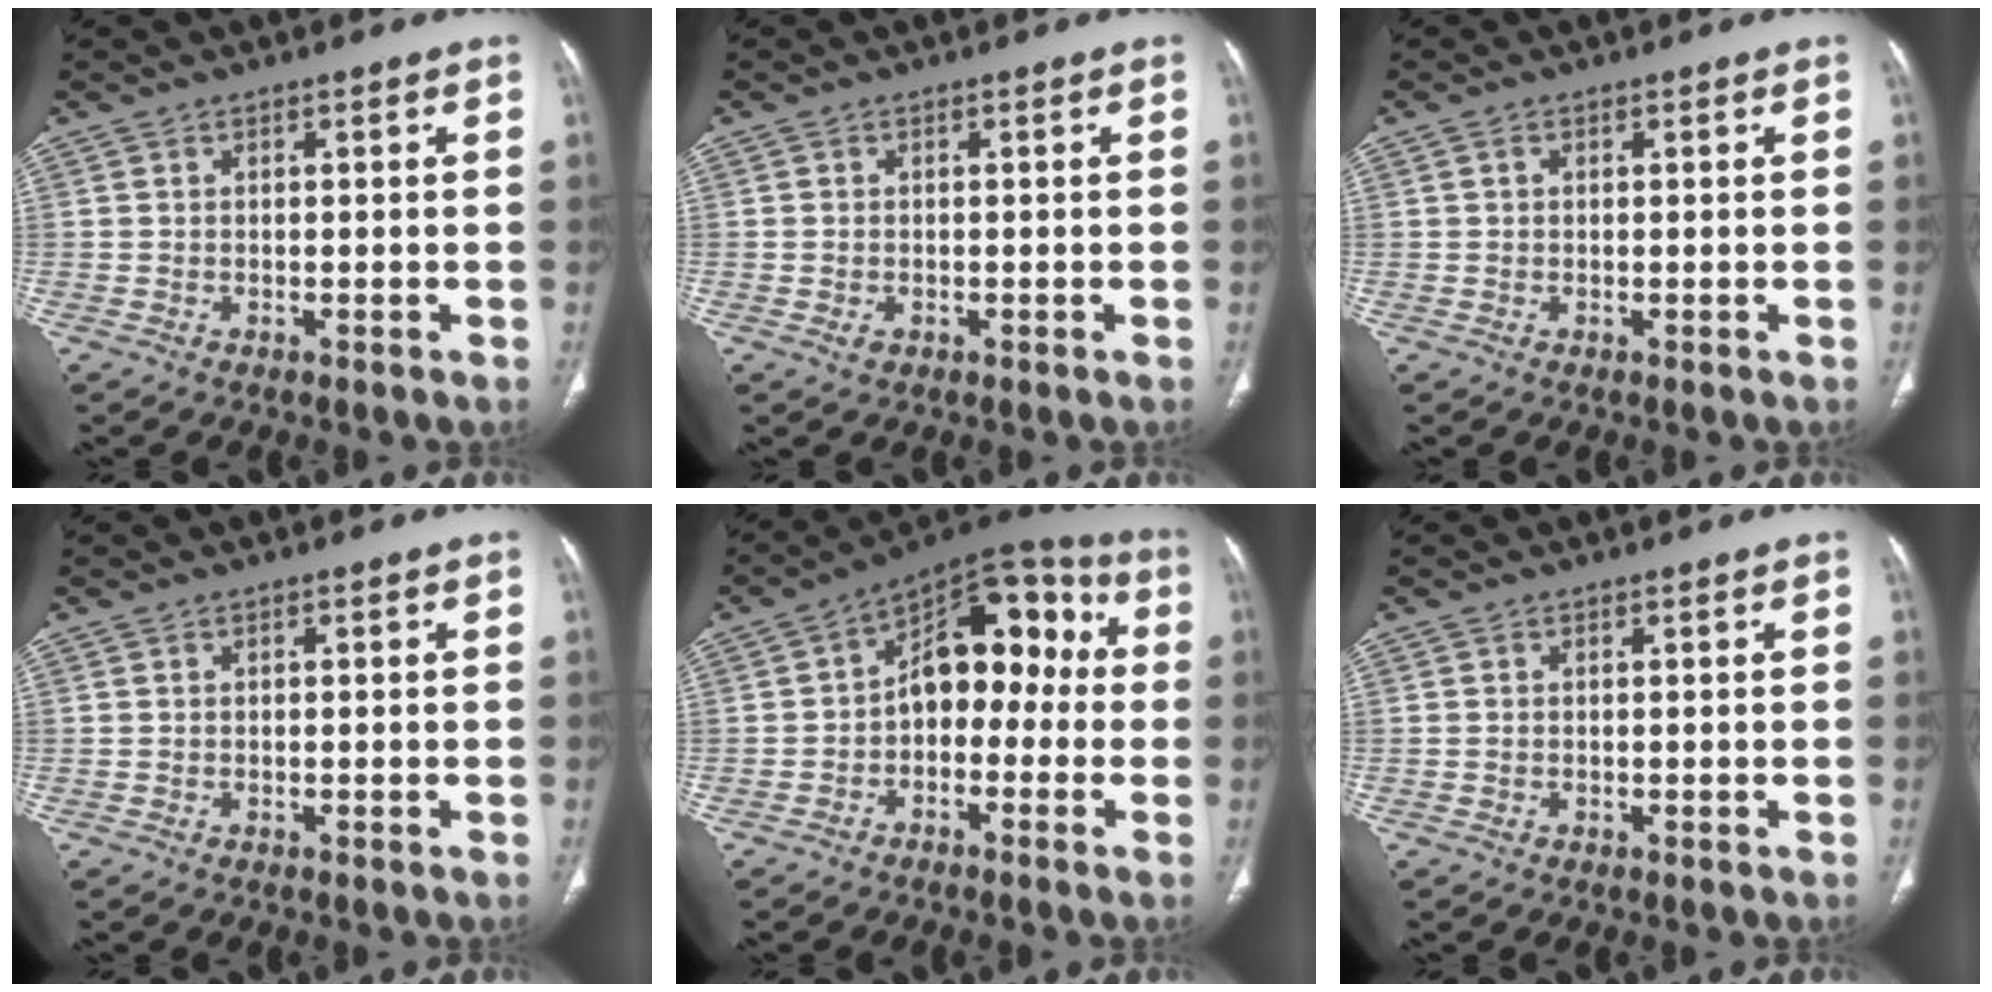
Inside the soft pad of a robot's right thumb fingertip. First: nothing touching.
{"total": 1.3, "force": [-0.3, 1.0, 0.8], "torque": [-0.017, 0.004, -0.002]}
{"total": 0.7, "force": [0.2, 0.5, 0.4], "torque": [-0.006, 0.003, 0.004]}
{"total": 0.0}
{"total": 14.1, "force": [-0.6, 9.1, 10.8], "torque": [-0.106, 0.057, -0.026]}
{"total": 0.0}